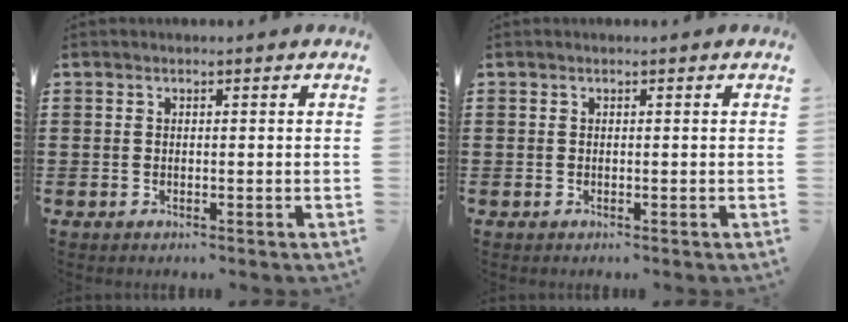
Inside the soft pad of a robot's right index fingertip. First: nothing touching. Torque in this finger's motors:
{"motor_torque": [-0.60, 0.99, 0.00, -0.01]}